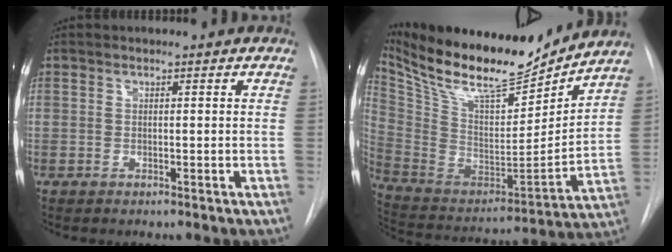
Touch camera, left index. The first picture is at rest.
{"total": 22.7, "force": [19.8, 4.3, 10.1], "torque": [-0.198, -0.016, 0.338]}